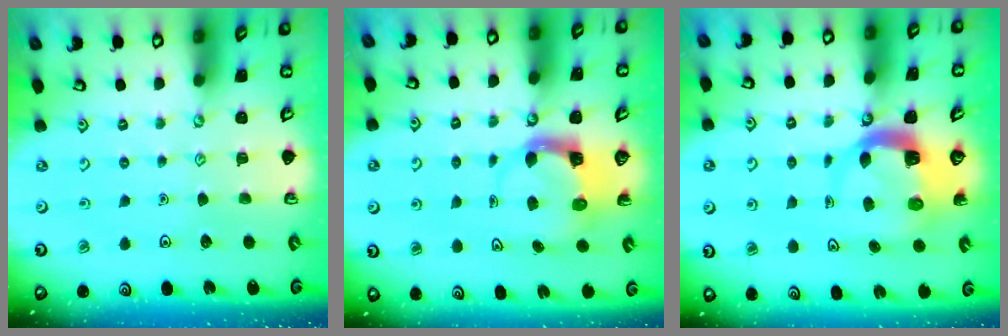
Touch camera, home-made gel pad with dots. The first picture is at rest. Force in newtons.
{"total": 3.8, "press": 3.7, "slide": 0.5}
{"total": 5.3, "press": 5.3, "slide": 0.8}